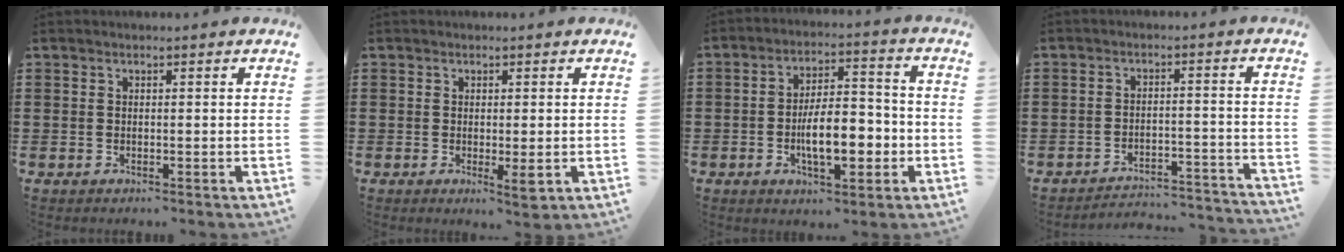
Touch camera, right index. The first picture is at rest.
{"total": 3.0, "force": [-0.5, 0.5, 3.0], "torque": [-0.051, -0.006, -0.006]}
{"total": 9.1, "force": [-2.7, 3.8, 7.8], "torque": [-0.130, -0.002, -0.052]}
{"total": 3.6, "force": [-3.4, 0.3, 0.8], "torque": [-0.021, 0.001, -0.074]}